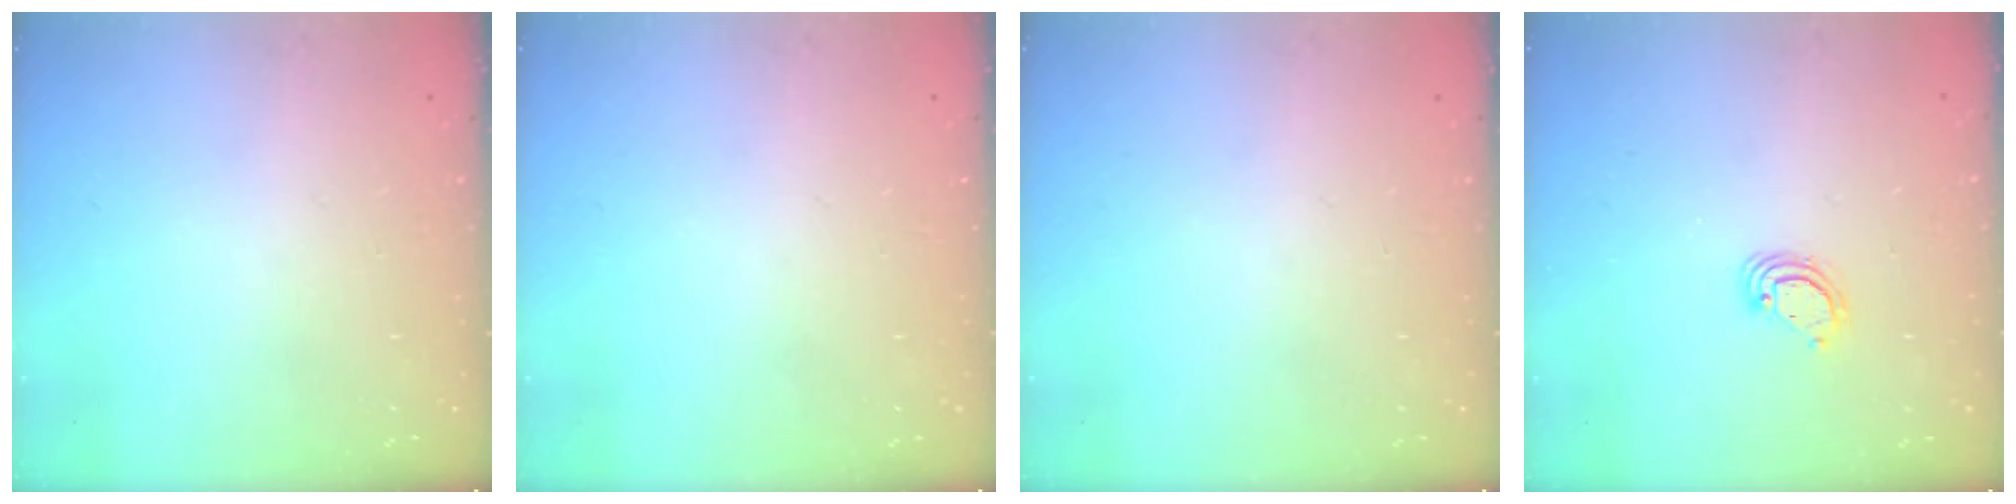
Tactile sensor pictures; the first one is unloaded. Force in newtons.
{"total": 0.0}
{"total": 0.0}
{"total": 3.8, "press": 3.8, "slide": 0.1}